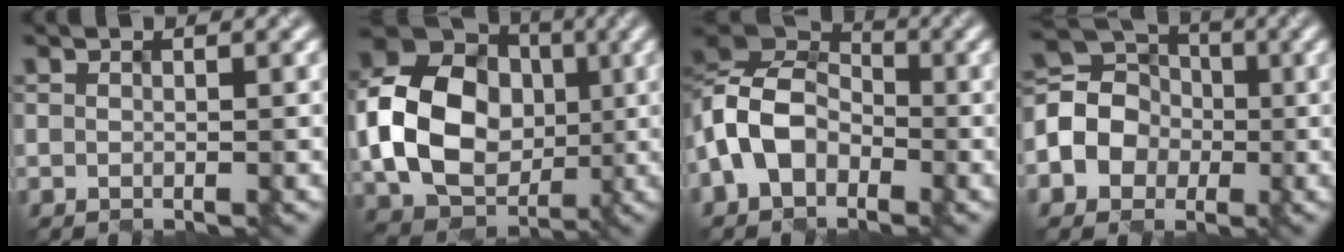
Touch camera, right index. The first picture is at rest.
{"total": 12.4, "force": [-0.6, 10.1, 7.3], "torque": [-0.156, -0.004, -0.011]}
{"total": 8.3, "force": [-3.4, 5.8, 4.8], "torque": [-0.107, 0.009, -0.078]}
{"total": 5.6, "force": [-1.8, 5.0, 1.9], "torque": [-0.035, 0.005, -0.052]}